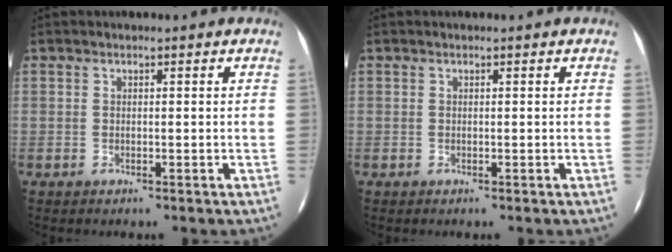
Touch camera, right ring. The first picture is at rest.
{"total": 0.0}